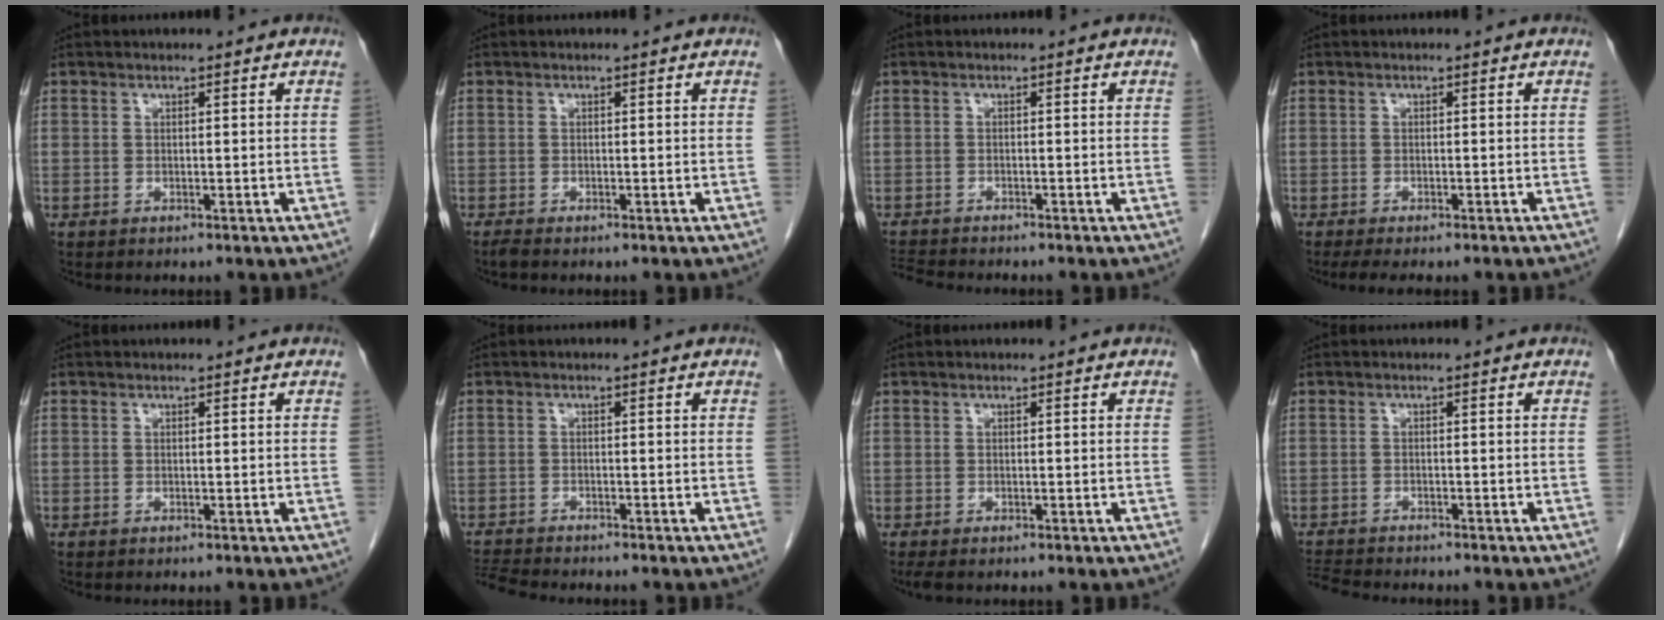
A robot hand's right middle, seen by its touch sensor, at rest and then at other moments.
{"total": 0.7, "force": [-0.6, 0.0, 0.3], "torque": [-0.012, -0.003, -0.014]}
{"total": 4.4, "force": [-4.3, 0.1, 0.9], "torque": [-0.020, -0.017, -0.074]}
{"total": 7.0, "force": [-5.9, 1.4, 3.5], "torque": [-0.039, -0.008, -0.077]}
{"total": 0.0}
{"total": 4.3, "force": [-4.2, -0.4, 0.8], "torque": [-0.020, -0.020, -0.074]}
{"total": 1.1, "force": [-0.9, 0.3, 0.6], "torque": [-0.005, -0.003, -0.012]}
{"total": 4.7, "force": [-4.6, 0.1, 1.1], "torque": [-0.023, -0.017, -0.079]}